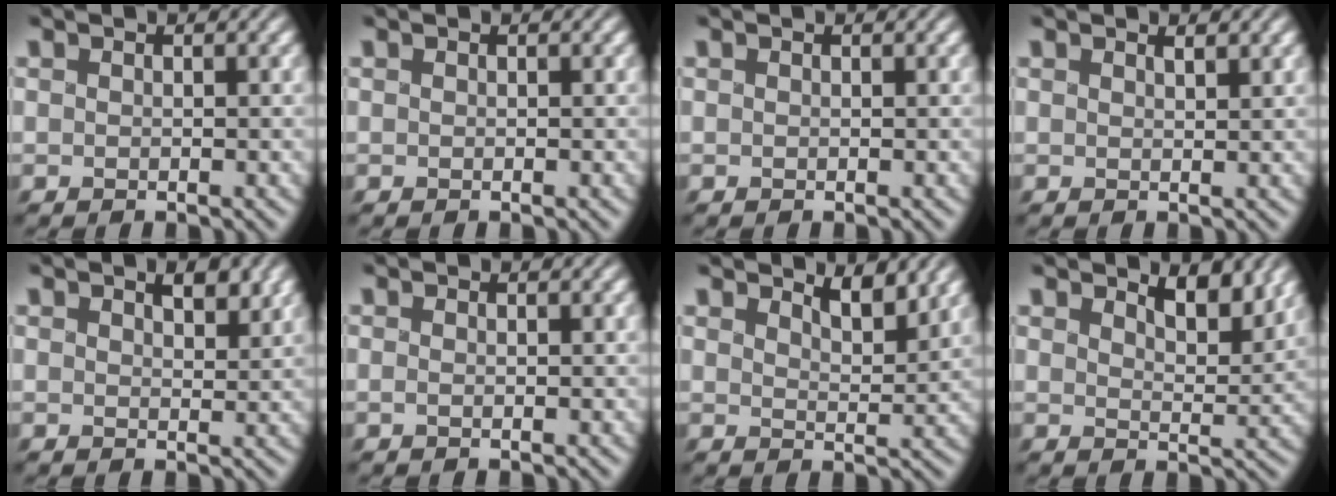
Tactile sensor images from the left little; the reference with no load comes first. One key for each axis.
{"total": 0.0}
{"total": 0.0}
{"total": 1.1, "fx": 0.8, "fy": 0.3, "fz": 0.7, "tx": -0.010, "ty": -0.002, "tz": 0.017}
{"total": 2.9, "fx": 1.6, "fy": 1.5, "fz": 1.9, "tx": -0.033, "ty": -0.003, "tz": 0.026}
{"total": 0.0}
{"total": 3.0, "fx": 2.4, "fy": 0.7, "fz": 1.5, "tx": -0.028, "ty": -0.004, "tz": 0.028}
{"total": 3.9, "fx": 2.8, "fy": 1.5, "fz": 2.2, "tx": -0.037, "ty": -0.005, "tz": 0.034}